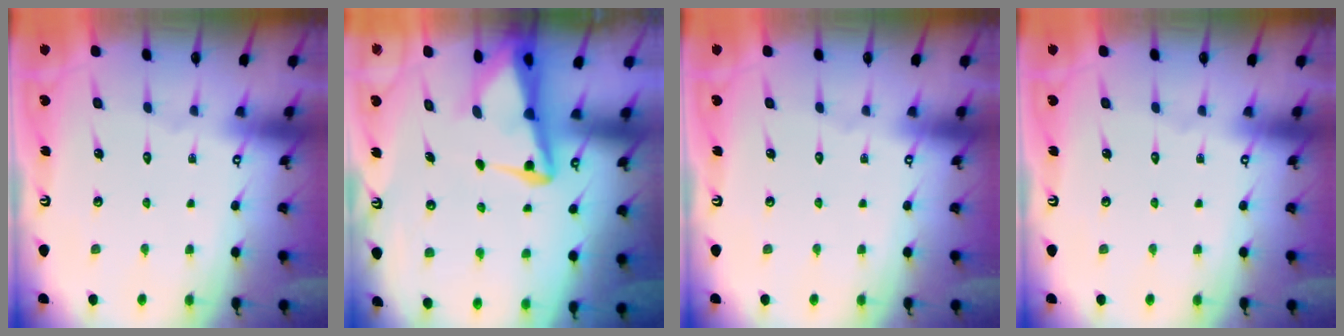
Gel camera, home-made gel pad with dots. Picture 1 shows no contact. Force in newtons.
{"total": 5.3, "press": 5.2, "slide": 0.9}
{"total": 0.0}
{"total": 0.0}